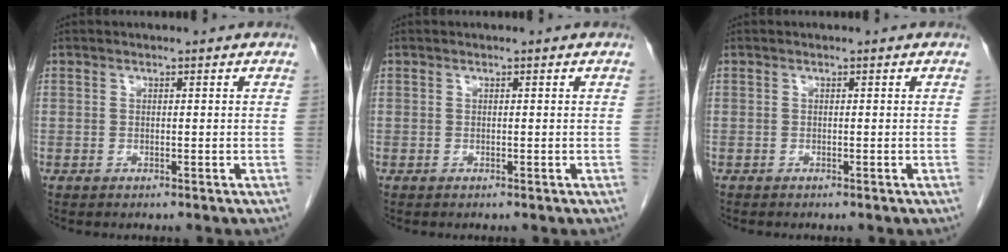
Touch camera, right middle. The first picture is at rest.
{"total": 0.0}
{"total": 0.0}